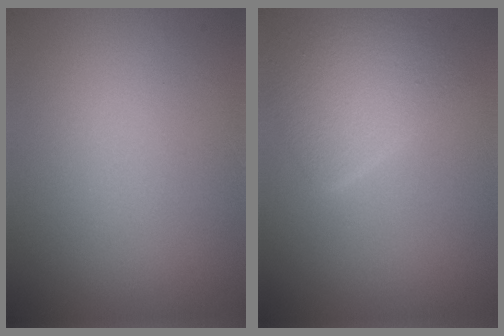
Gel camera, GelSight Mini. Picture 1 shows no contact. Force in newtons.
{"total": 4.0, "press": 4.0, "slide": 0.2}